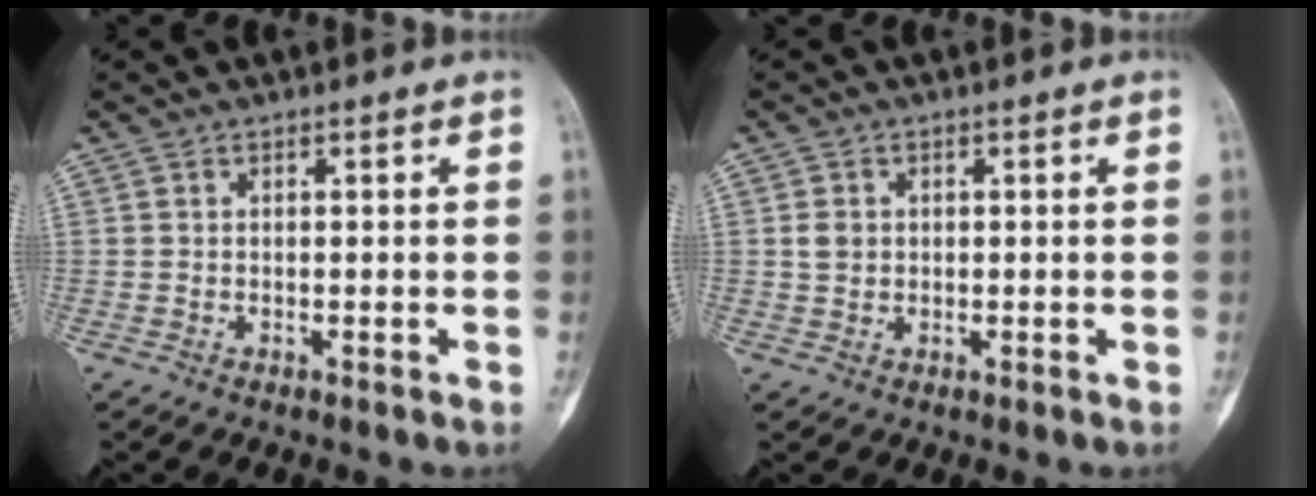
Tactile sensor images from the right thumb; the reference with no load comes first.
{"total": 2.3, "force": [0.3, 2.0, 1.1], "torque": [-0.013, 0.002, 0.008]}